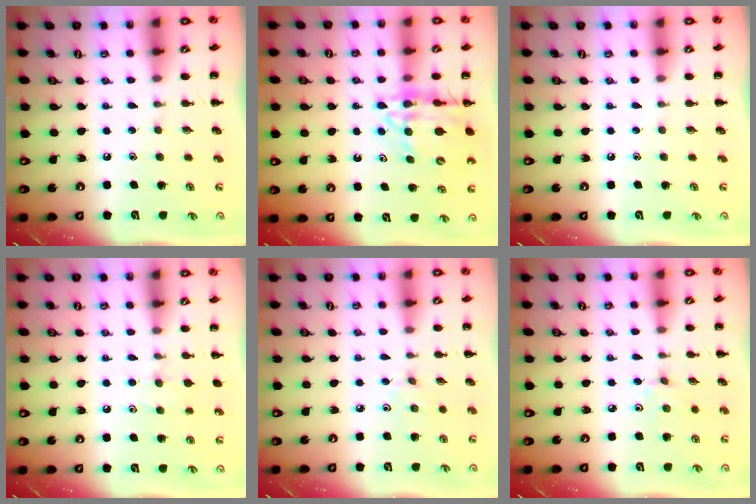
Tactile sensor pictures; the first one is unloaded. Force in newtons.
{"total": 13.9, "press": 13.5, "slide": 3.3}
{"total": 0.0}
{"total": 6.5, "press": 6.2, "slide": 1.9}
{"total": 2.5, "press": 2.3, "slide": 0.9}
{"total": 2.0, "press": 1.9, "slide": 0.7}